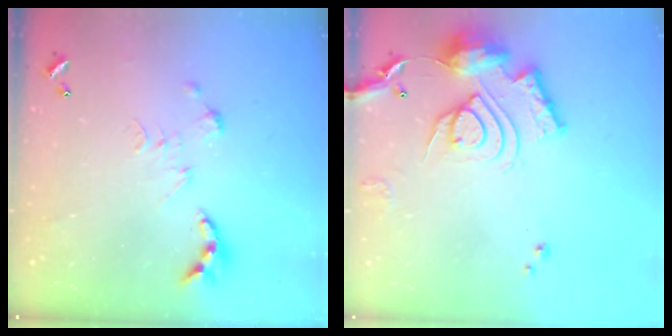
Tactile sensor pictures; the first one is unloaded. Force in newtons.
{"total": 15.8, "press": 15.8, "slide": 1.0}